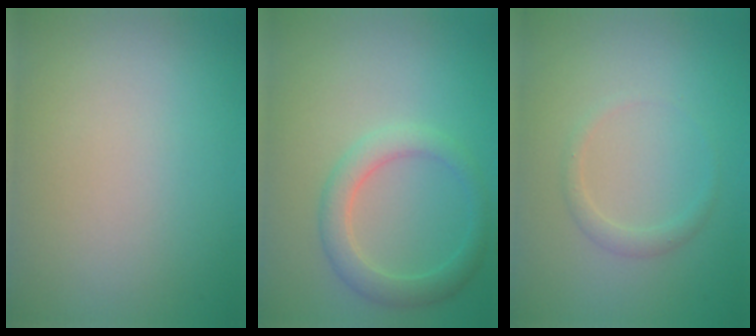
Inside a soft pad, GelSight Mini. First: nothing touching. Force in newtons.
{"total": 2.8, "press": 2.8, "slide": 0.2}
{"total": 1.2, "press": 1.2, "slide": 0.0}